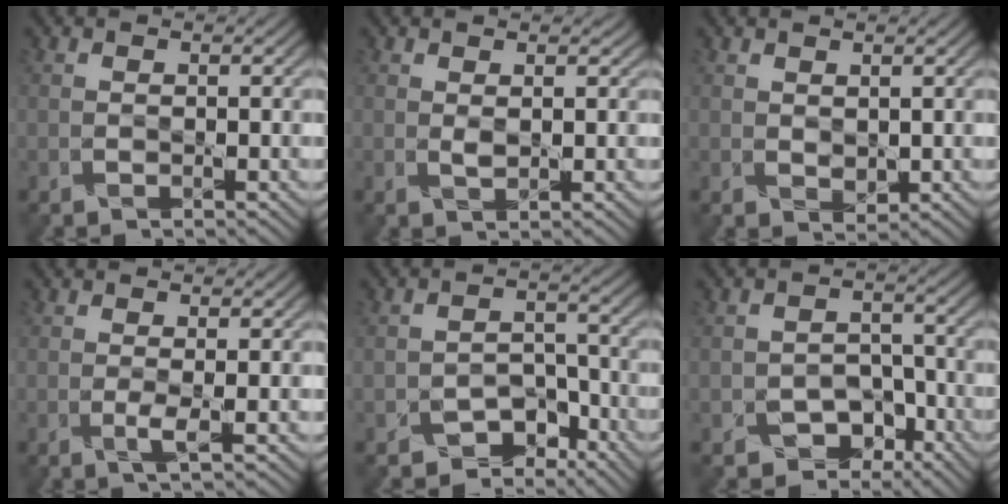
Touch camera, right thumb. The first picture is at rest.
{"total": 1.2, "force": [0.7, 0.6, 0.7], "torque": [-0.018, -0.003, 0.015]}
{"total": 1.2, "force": [0.7, 0.8, 0.6], "torque": [-0.015, -0.004, 0.017]}
{"total": 1.3, "force": [0.0, -0.2, 1.3], "torque": [-0.027, 0.002, -0.004]}
{"total": 5.2, "force": [-4.0, 2.8, 1.8], "torque": [-0.018, 0.000, -0.073]}
{"total": 5.2, "force": [-3.5, 3.3, 1.8], "torque": [-0.025, 0.001, -0.060]}